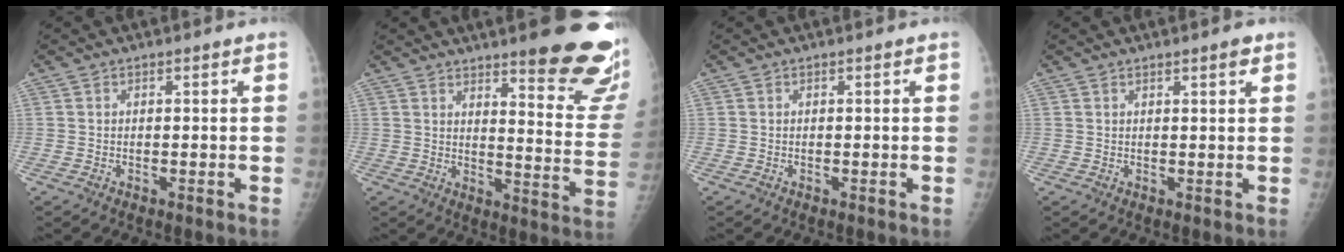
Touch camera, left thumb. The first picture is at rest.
{"total": 19.0, "force": [13.1, 3.8, 13.2], "torque": [-0.137, -0.092, 0.162]}
{"total": 0.0}
{"total": 1.7, "force": [1.1, 0.2, 1.2], "torque": [-0.017, -0.006, 0.016]}